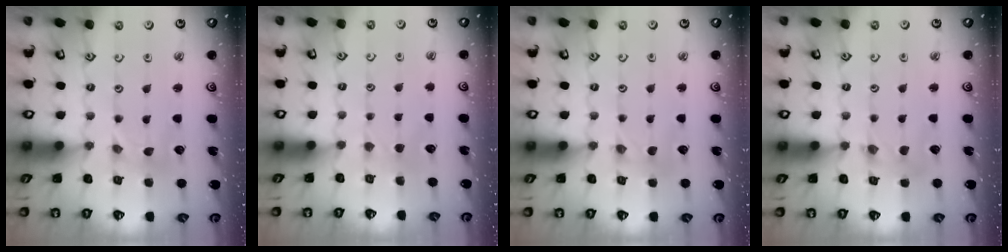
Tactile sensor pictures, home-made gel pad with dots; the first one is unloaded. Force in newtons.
{"total": 2.2, "press": 2.2, "slide": 0.3}
{"total": 0.0}
{"total": 1.7, "press": 1.7, "slide": 0.3}